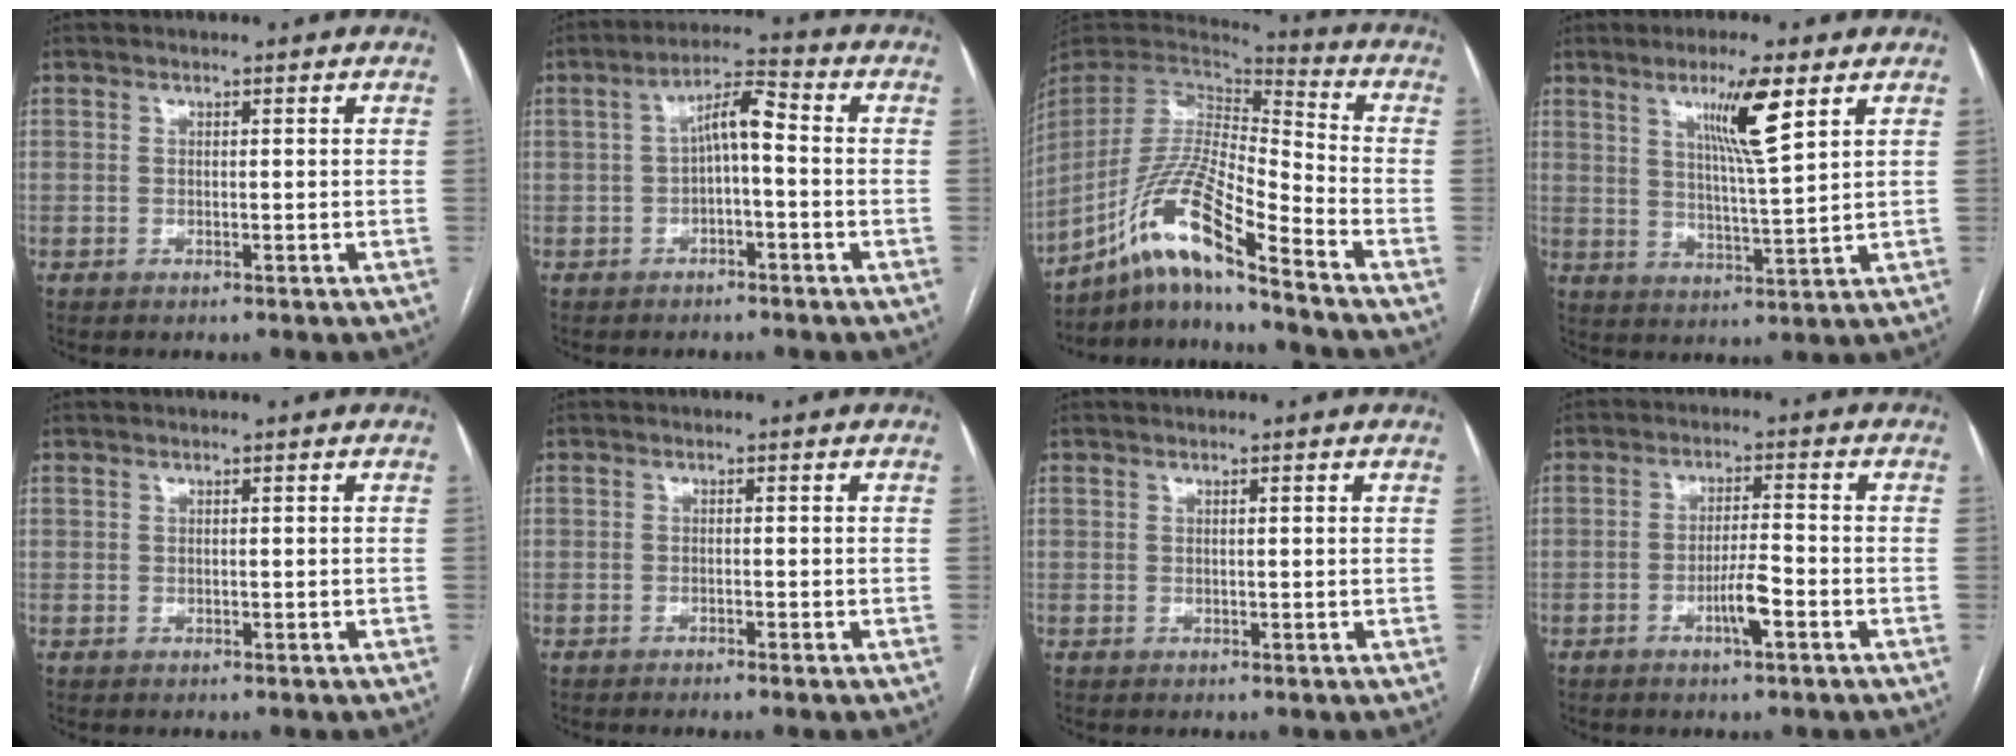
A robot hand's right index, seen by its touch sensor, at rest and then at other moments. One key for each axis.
{"total": 5.8, "fx": -0.2, "fy": 1.7, "fz": 5.6, "tx": -0.103, "ty": 0.028, "tz": -0.006}
{"total": 15.4, "fx": -10.7, "fy": 0.6, "fz": 11.1, "tx": -0.226, "ty": 0.002, "tz": -0.199}
{"total": 8.9, "fx": 4.6, "fy": 0.1, "fz": 7.7, "tx": -0.136, "ty": -0.009, "tz": 0.079}
{"total": 0.0}
{"total": 1.0, "fx": -0.7, "fy": 0.0, "fz": 0.7, "tx": -0.016, "ty": -0.001, "tz": -0.013}
{"total": 0.6, "fx": 0.4, "fy": 0.1, "fz": 0.5, "tx": -0.012, "ty": 0.005, "tz": 0.005}
{"total": 4.7, "fx": -2.1, "fy": 0.4, "fz": 4.2, "tx": -0.077, "ty": -0.003, "tz": -0.040}